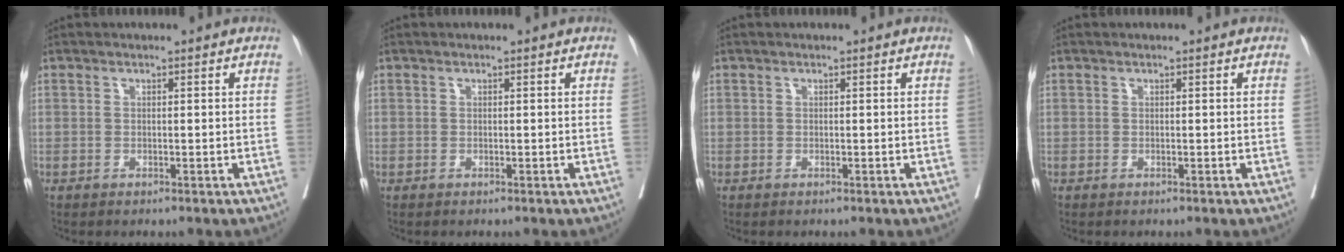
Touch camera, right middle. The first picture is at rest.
{"total": 0.0}
{"total": 0.0}
{"total": 0.0}